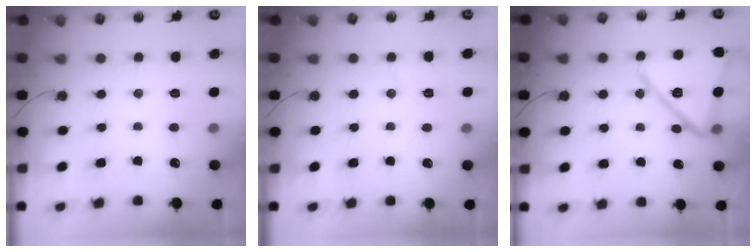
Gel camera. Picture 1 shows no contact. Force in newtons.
{"total": 4.6, "press": 4.2, "slide": 2.0}
{"total": 16.0, "press": 15.9, "slide": 1.2}